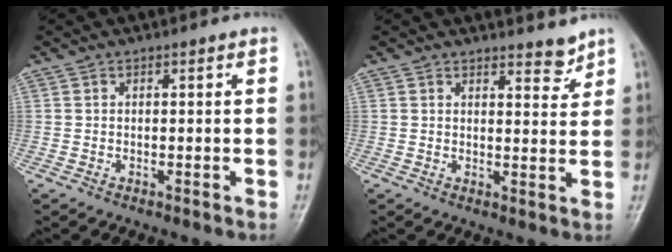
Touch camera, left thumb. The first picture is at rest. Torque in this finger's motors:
{"motor_torque": [-0.26, -0.05, -0.18, -0.21, 0.02]}